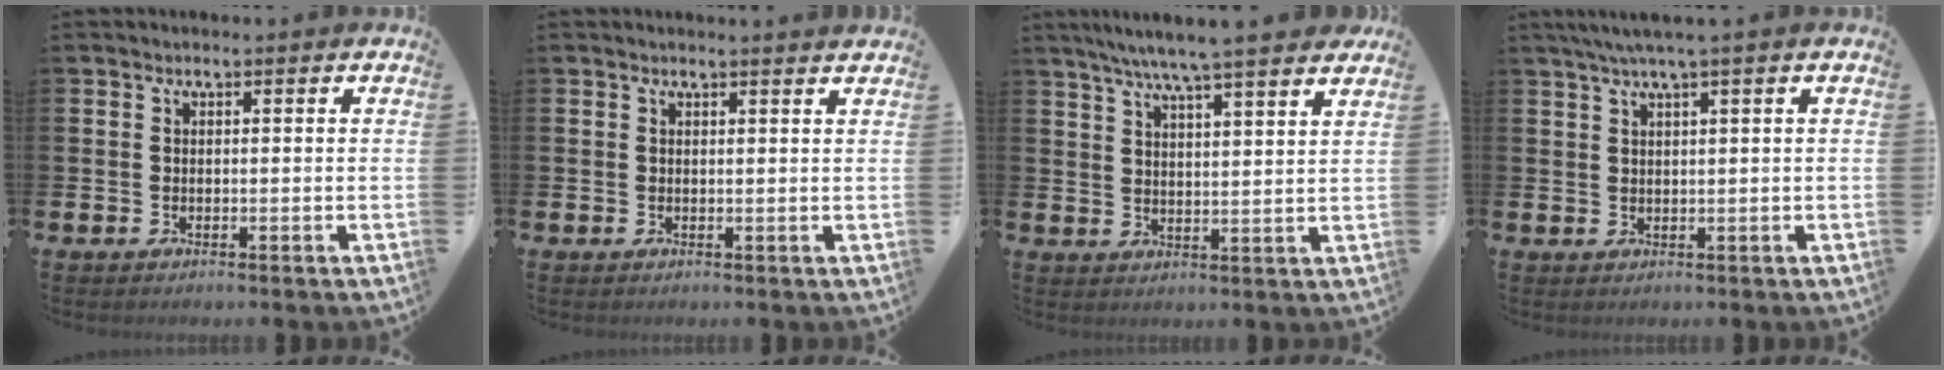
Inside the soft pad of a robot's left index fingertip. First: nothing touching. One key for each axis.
{"total": 0.9, "fx": 0.9, "fy": -0.2, "fz": 0.1, "tx": 0.008, "ty": -0.005, "tz": 0.016}
{"total": 7.1, "fx": 6.6, "fy": -0.2, "fz": 2.8, "tx": -0.072, "ty": -0.027, "tz": 0.116}
{"total": 3.0, "fx": 2.1, "fy": -0.5, "fz": 2.1, "tx": -0.051, "ty": 0.004, "tz": 0.039}